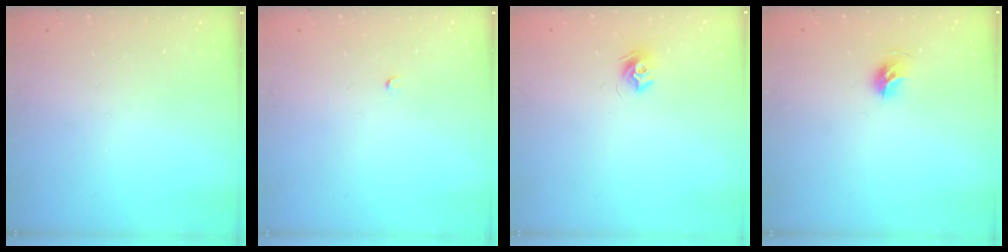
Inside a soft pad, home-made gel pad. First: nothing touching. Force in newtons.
{"total": 2.0, "press": 2.0, "slide": 0.3}
{"total": 7.6, "press": 7.6, "slide": 0.2}
{"total": 6.7, "press": 6.7, "slide": 0.9}